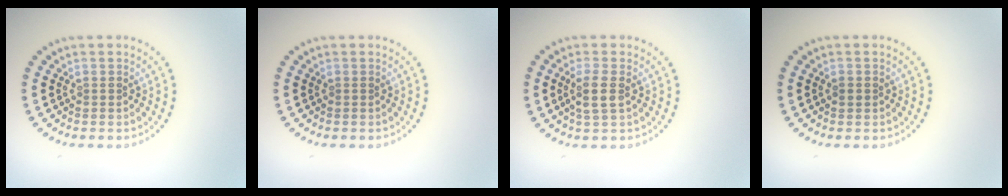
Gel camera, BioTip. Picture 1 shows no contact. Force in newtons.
{"total": 0.0}
{"total": 2.4, "press": 2.1, "slide": 1.1}
{"total": 1.0, "press": 1.0, "slide": 0.2}